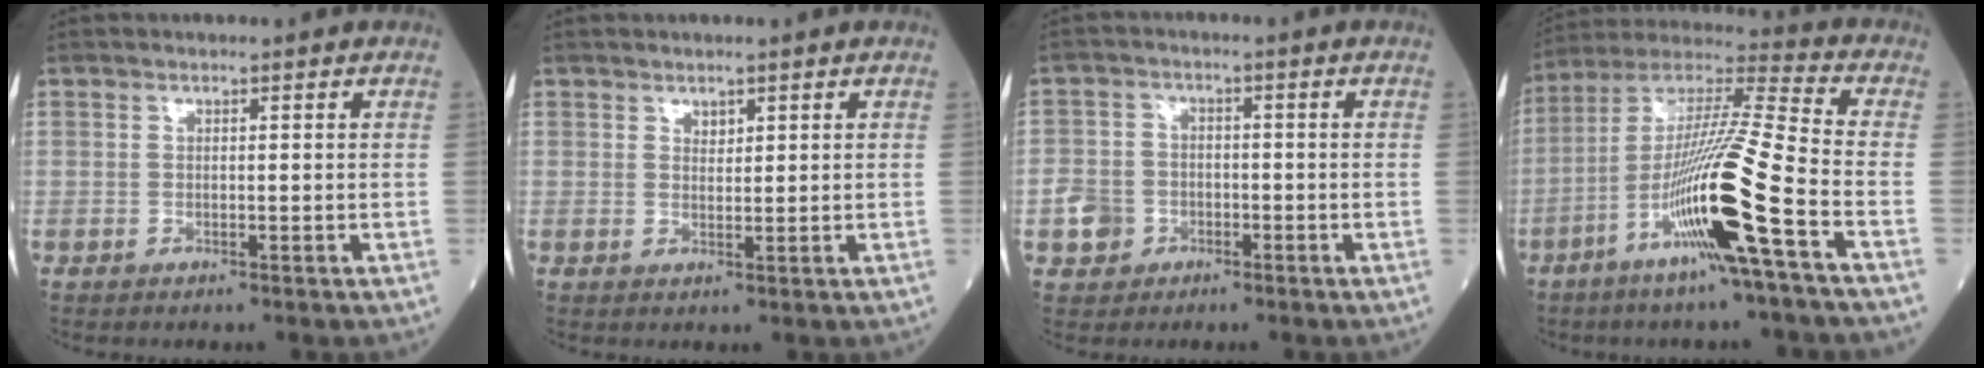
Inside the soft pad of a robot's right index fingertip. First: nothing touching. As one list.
[{"total": 1.2, "force": [0.8, 0.6, 0.5], "torque": [-0.006, 0.000, 0.014]}, {"total": 4.6, "force": [-2.0, 3.9, 1.3], "torque": [-0.030, 0.010, -0.031]}, {"total": 17.8, "force": [-6.7, -1.0, 16.4], "torque": [-0.318, -0.011, -0.132]}]